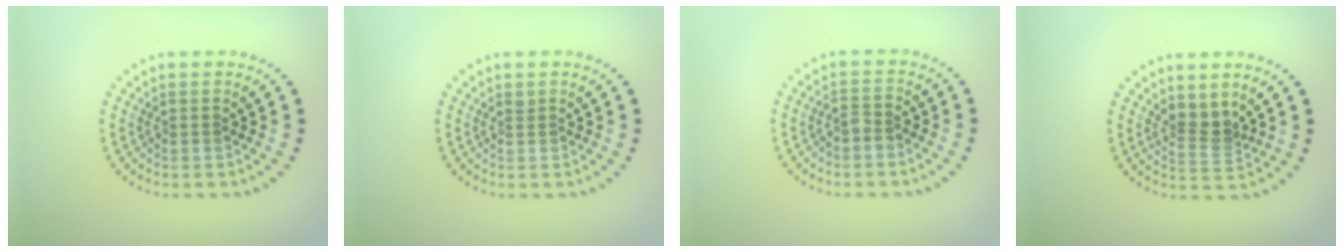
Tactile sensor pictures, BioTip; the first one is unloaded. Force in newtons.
{"total": 0.5, "press": 0.4, "slide": 0.4}
{"total": 1.3, "press": 1.2, "slide": 0.6}
{"total": 2.4, "press": 1.9, "slide": 1.5}